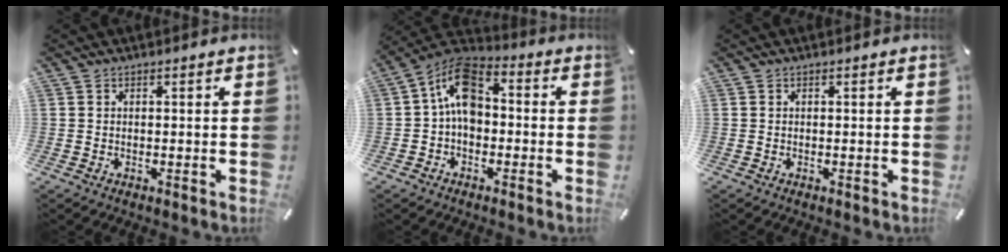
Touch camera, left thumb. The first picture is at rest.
{"total": 10.7, "force": [0.6, 7.0, 8.1], "torque": [-0.157, 0.005, 0.011]}
{"total": 0.0}